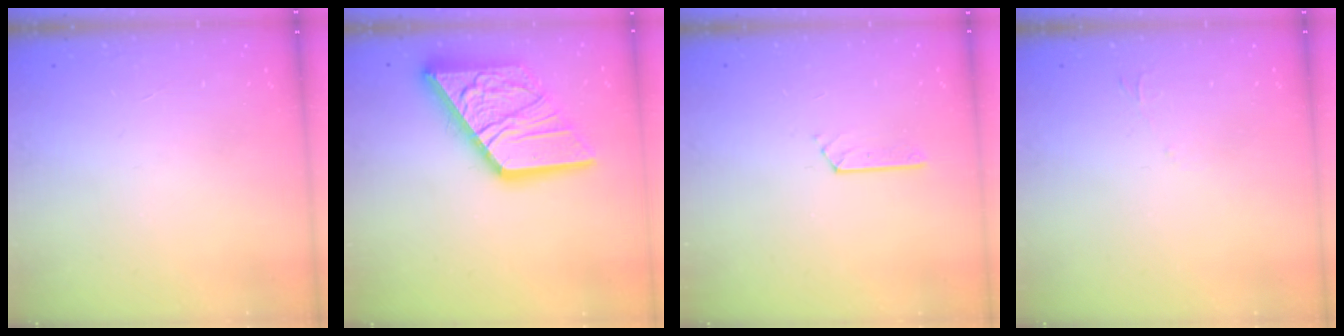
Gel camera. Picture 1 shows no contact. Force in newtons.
{"total": 22.4, "press": 22.2, "slide": 2.6}
{"total": 2.6, "press": 2.6, "slide": 0.3}
{"total": 2.2, "press": 2.2, "slide": 0.4}